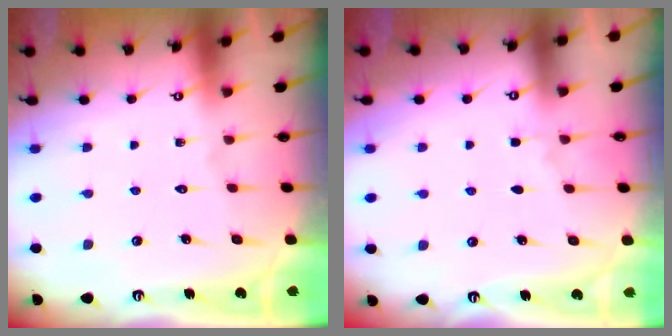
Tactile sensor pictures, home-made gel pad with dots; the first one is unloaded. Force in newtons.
{"total": 3.3, "press": 3.3, "slide": 0.5}